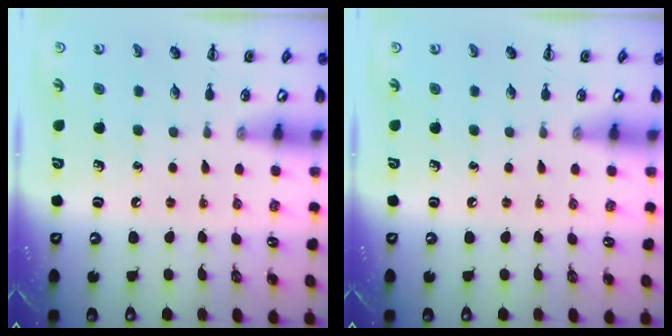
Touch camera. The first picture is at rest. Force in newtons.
{"total": 0.0}